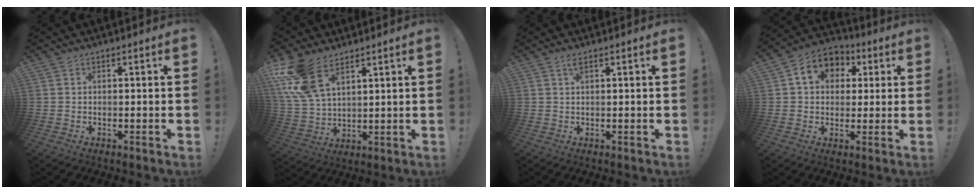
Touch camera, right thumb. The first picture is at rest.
{"total": 14.2, "force": [8.5, 7.5, 8.6], "torque": [-0.182, -0.031, 0.164]}
{"total": 1.4, "force": [0.8, 0.0, 1.2], "torque": [-0.022, 0.000, 0.012]}
{"total": 10.5, "force": [3.0, 8.5, 5.3], "torque": [-0.077, 0.001, 0.059]}